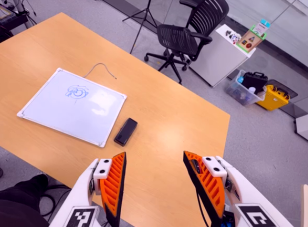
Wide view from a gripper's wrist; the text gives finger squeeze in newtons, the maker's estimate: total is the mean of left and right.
{"total": 0.0}